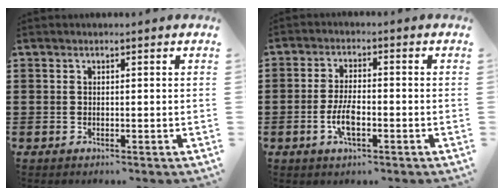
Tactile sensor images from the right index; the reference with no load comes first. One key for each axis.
{"total": 4.8, "fx": -1.7, "fy": 1.9, "fz": 4.1, "tx": -0.091, "ty": 0.001, "tz": -0.035}